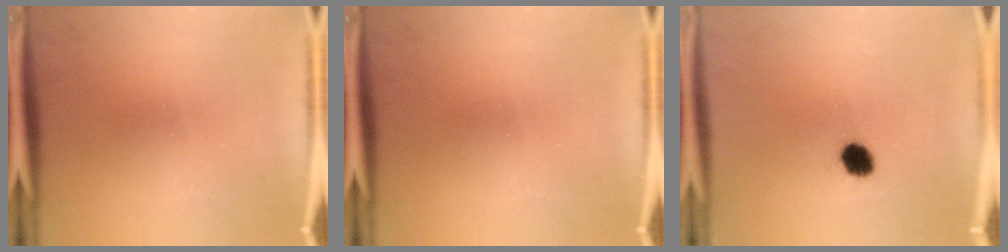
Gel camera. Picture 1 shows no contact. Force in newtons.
{"total": 0.0}
{"total": 5.1}